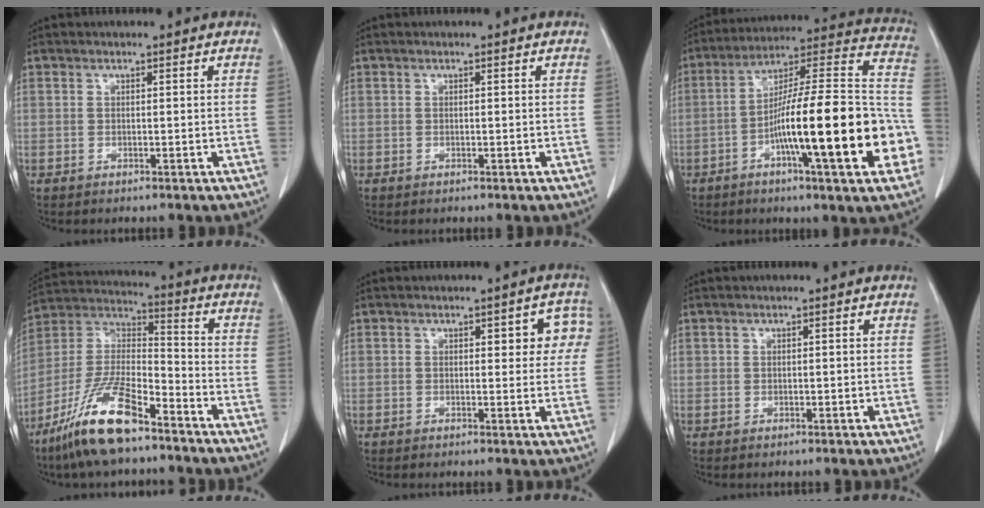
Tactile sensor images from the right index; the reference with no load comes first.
{"total": 0.0}
{"total": 25.4, "force": [-7.3, 2.7, 24.1], "torque": [-0.296, 0.015, -0.114]}
{"total": 14.7, "force": [-10.1, 3.7, 10.0], "torque": [-0.209, -0.002, -0.190]}
{"total": 5.4, "force": [1.7, 2.4, 4.5], "torque": [-0.034, 0.016, 0.016]}
{"total": 0.5, "force": [0.2, 0.5, 0.2], "torque": [0.002, 0.002, 0.004]}